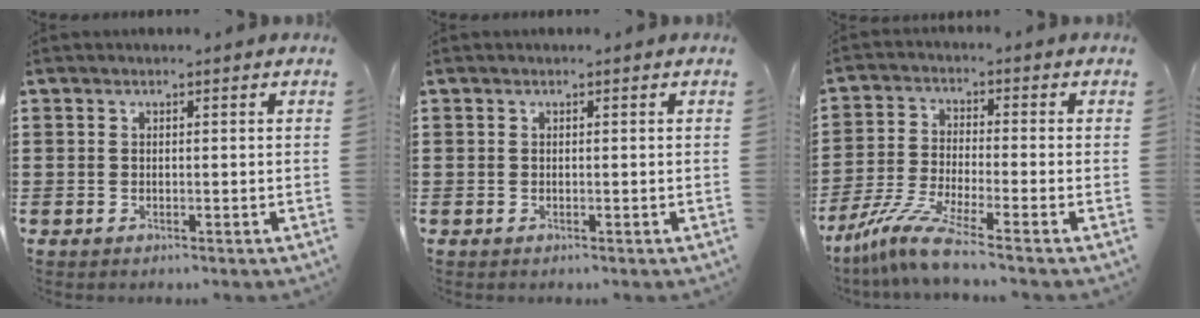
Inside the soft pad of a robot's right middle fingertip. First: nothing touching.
{"total": 0.0}
{"total": 7.3, "force": [-5.8, 0.1, 4.5], "torque": [-0.113, -0.022, -0.117]}